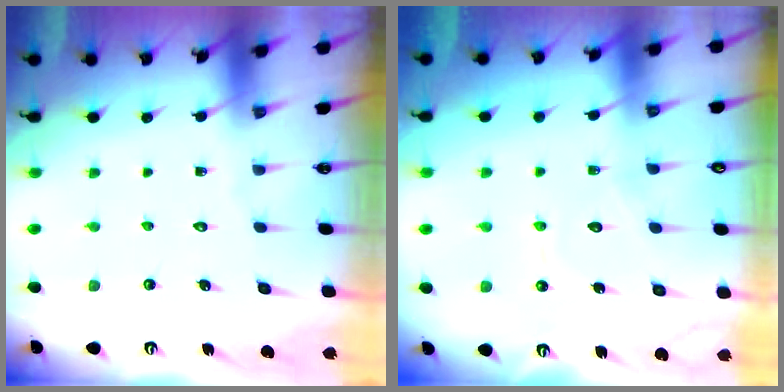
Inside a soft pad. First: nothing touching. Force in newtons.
{"total": 7.9, "press": 7.8, "slide": 0.6}